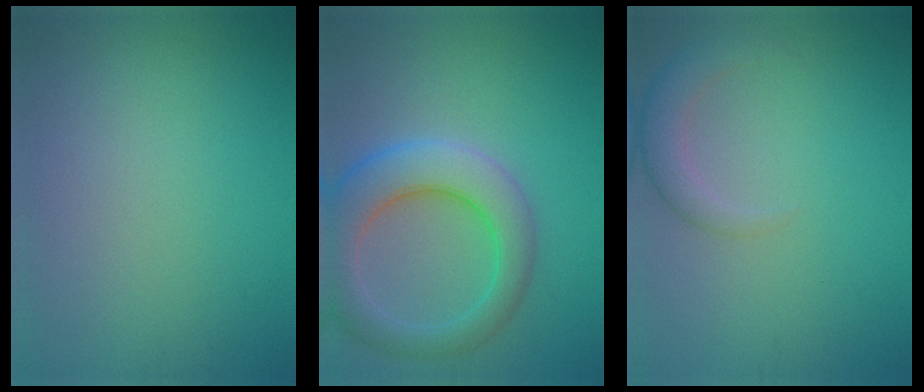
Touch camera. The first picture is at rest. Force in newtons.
{"total": 7.2, "press": 7.2, "slide": 0.5}
{"total": 2.8, "press": 2.7, "slide": 0.2}